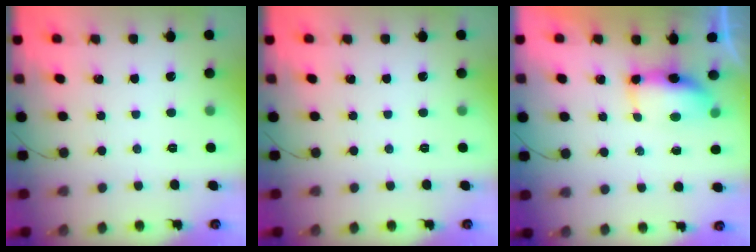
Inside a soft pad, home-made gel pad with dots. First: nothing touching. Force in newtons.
{"total": 0.0}
{"total": 9.2, "press": 7.8, "slide": 5.0}